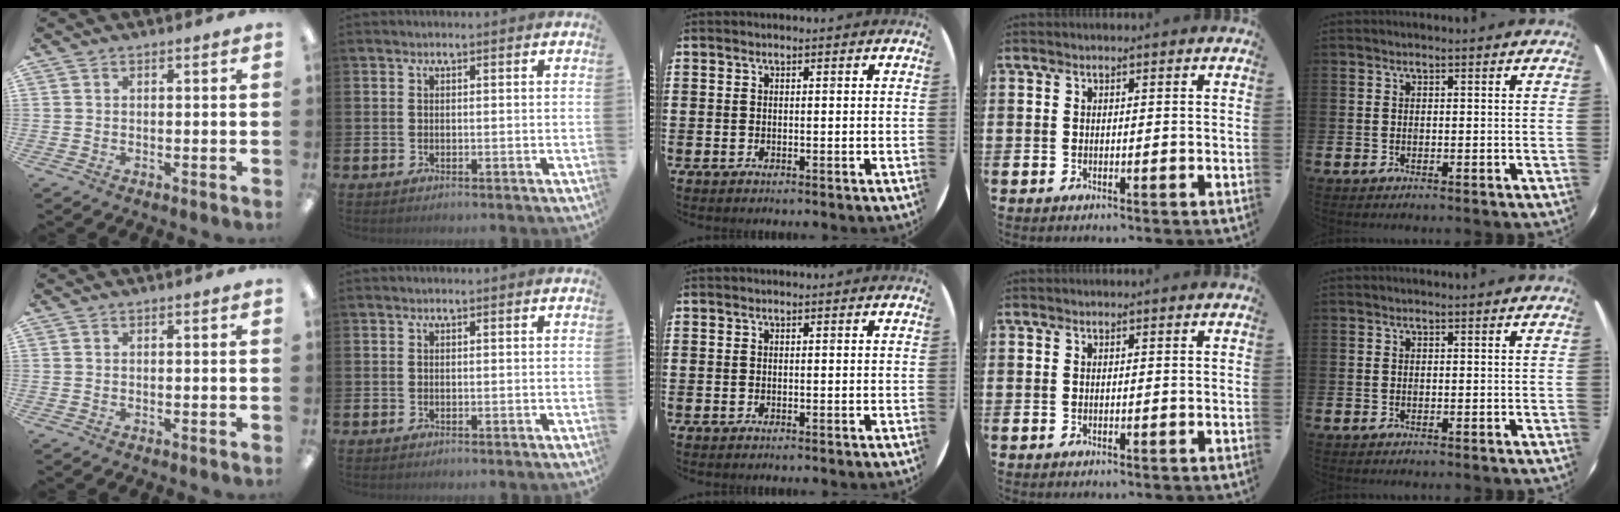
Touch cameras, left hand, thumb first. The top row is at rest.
{}